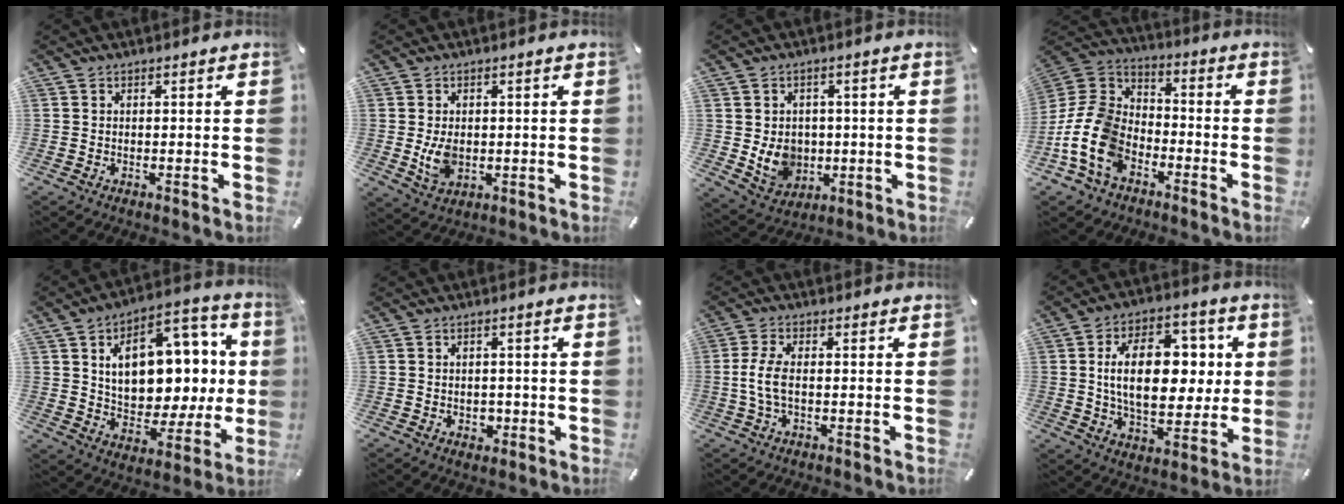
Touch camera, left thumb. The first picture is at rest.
{"total": 5.9, "force": [-0.3, 4.2, 4.2], "torque": [-0.092, -0.011, -0.011]}
{"total": 8.0, "force": [-0.1, 7.4, 3.0], "torque": [-0.062, 0.002, 0.005]}
{"total": 14.3, "force": [-7.6, 9.8, 7.2], "torque": [-0.172, 0.033, -0.145]}
{"total": 19.1, "force": [4.8, 12.4, 13.7], "torque": [-0.190, -0.020, 0.088]}
{"total": 2.4, "force": [-0.5, 2.1, 1.1], "torque": [-0.012, -0.001, -0.011]}
{"total": 5.6, "force": [-0.5, 1.9, 5.2], "torque": [-0.119, -0.006, -0.017]}
{"total": 18.7, "force": [2.4, 11.6, 14.5], "torque": [-0.244, 0.005, 0.038]}